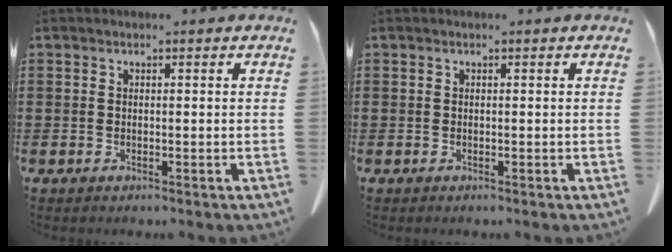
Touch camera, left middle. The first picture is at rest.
{"total": 0.0}